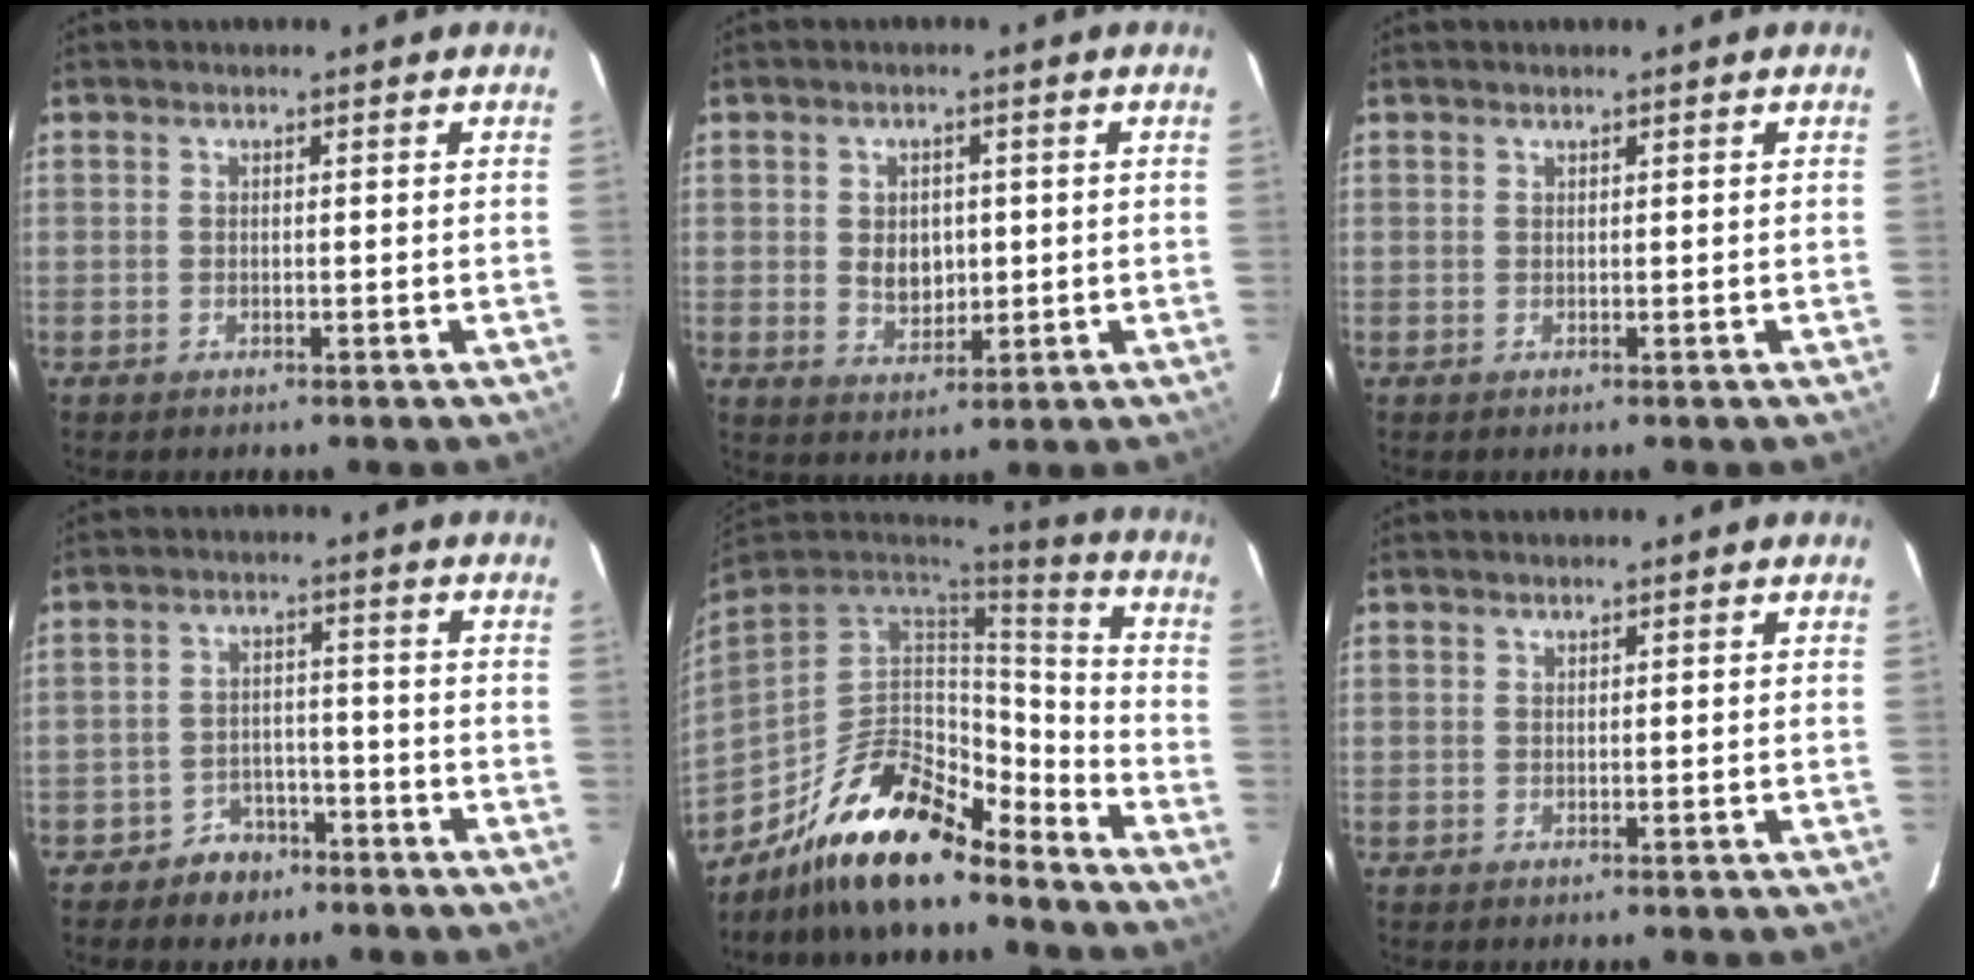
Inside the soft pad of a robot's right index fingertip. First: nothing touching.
{"total": 5.2, "force": [0.3, 4.0, 3.2], "torque": [-0.054, -0.002, 0.013]}
{"total": 0.0}
{"total": 5.9, "force": [-4.2, 4.0, 0.8], "torque": [-0.026, 0.023, -0.061]}
{"total": 20.0, "force": [-15.0, 7.2, 11.2], "torque": [-0.225, 0.003, -0.261]}
{"total": 0.0}